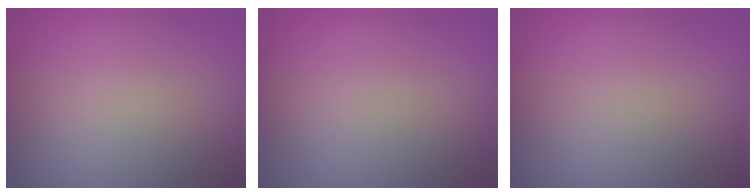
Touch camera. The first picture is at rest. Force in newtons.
{"total": 0.0}
{"total": 0.0}